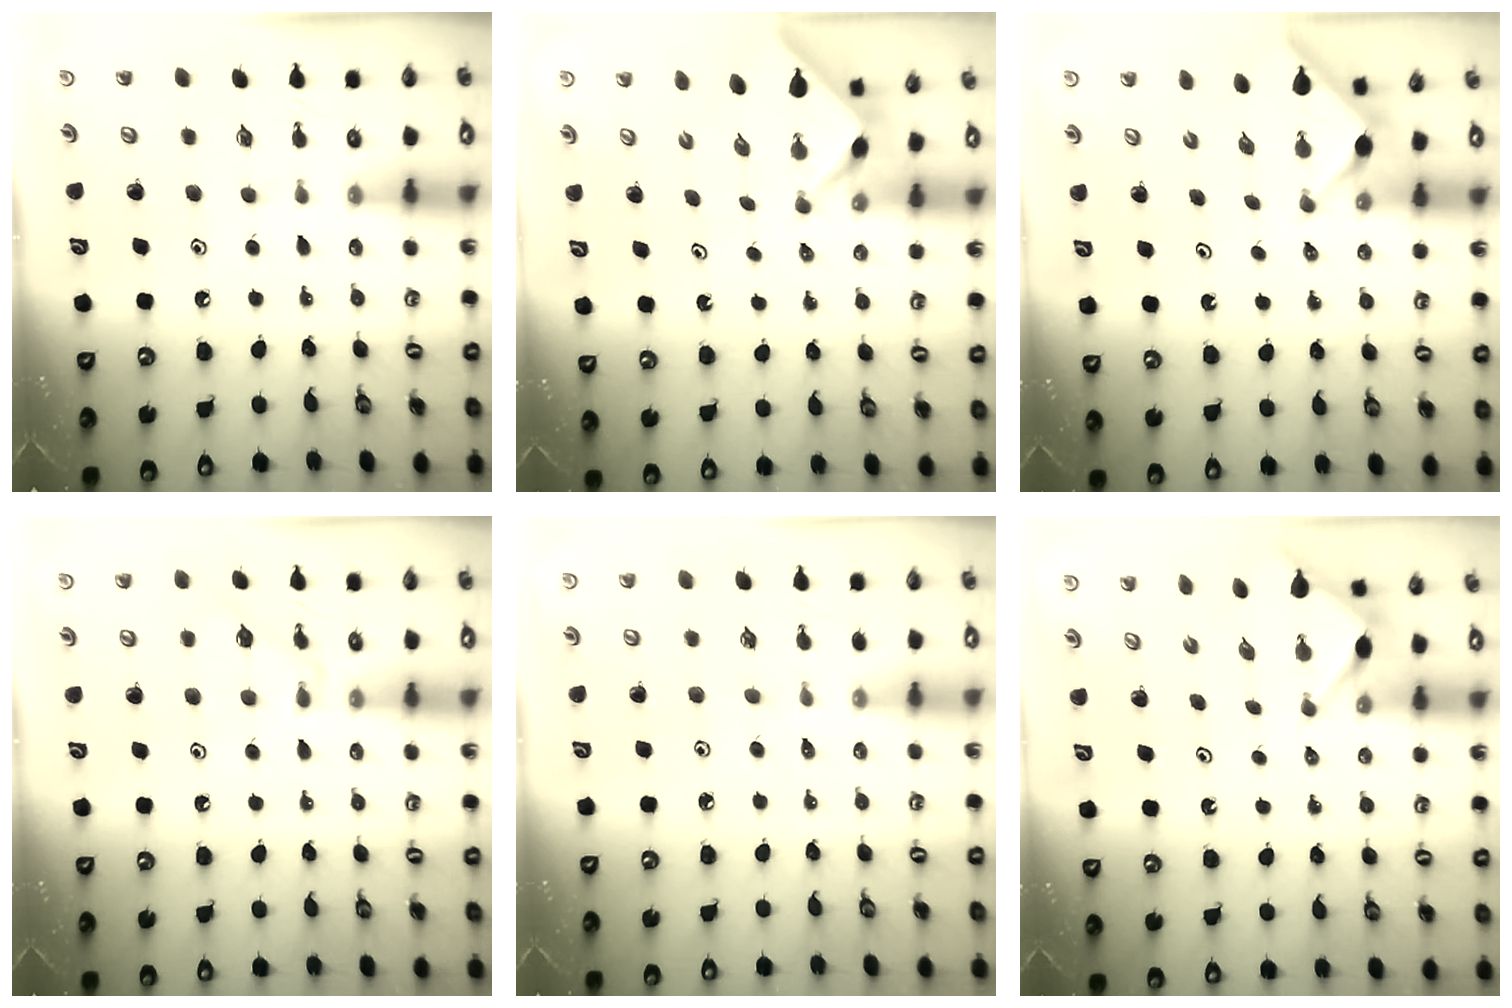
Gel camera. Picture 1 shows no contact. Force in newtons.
{"total": 2.3, "press": 2.3, "slide": 0.3}
{"total": 2.9, "press": 2.8, "slide": 0.3}
{"total": 5.8, "press": 5.7, "slide": 0.7}
{"total": 3.8, "press": 3.7, "slide": 0.7}
{"total": 3.2, "press": 3.2, "slide": 0.3}